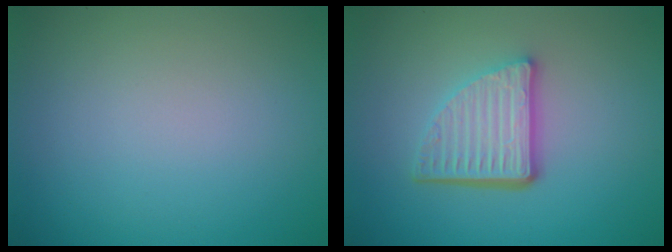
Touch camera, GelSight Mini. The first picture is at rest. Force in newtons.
{"total": 5.0, "press": 3.6, "slide": 3.6}